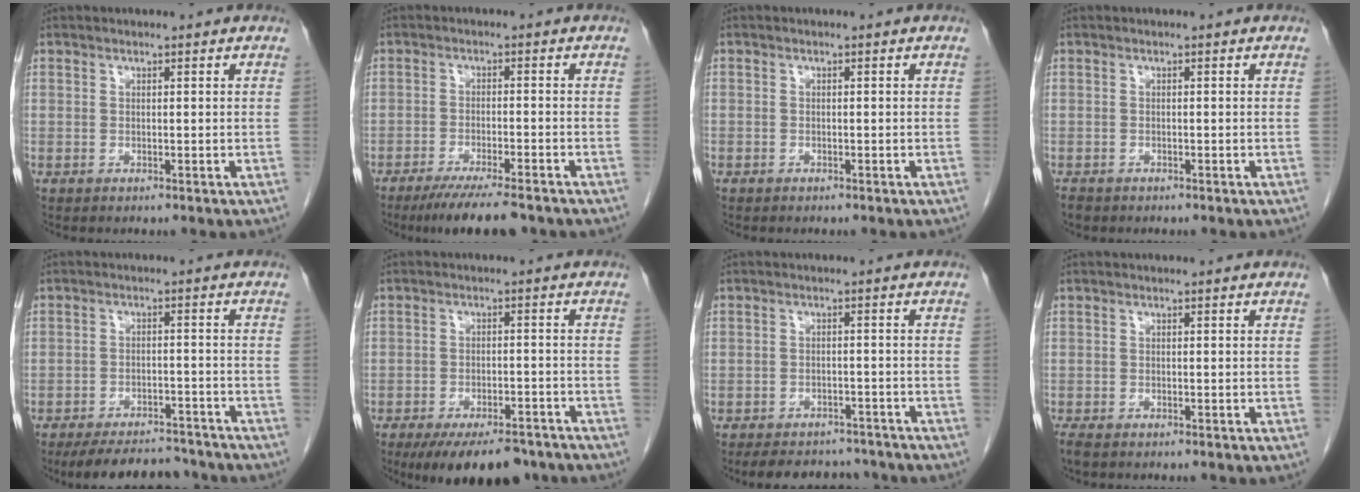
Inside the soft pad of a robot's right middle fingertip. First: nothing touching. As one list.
[{"total": 9.4, "force": [-7.5, 1.2, 5.6], "torque": [-0.081, -0.019, -0.116]}, {"total": 0.7, "force": [-0.5, 0.4, 0.1], "torque": [-0.005, 0.004, -0.009]}, {"total": 1.6, "force": [-1.3, 0.8, 0.4], "torque": [-0.013, -0.002, -0.020]}, {"total": 11.1, "force": [-10.0, 3.3, 3.4], "torque": [-0.042, 0.005, -0.137]}, {"total": 11.5, "force": [-9.0, 4.2, 5.8], "torque": [-0.074, -0.006, -0.130]}, {"total": 9.4, "force": [-8.4, 3.4, 2.4], "torque": [-0.031, 0.005, -0.105]}, {"total": 2.1, "force": [-1.6, 0.7, 1.1], "torque": [-0.024, -0.007, -0.026]}]